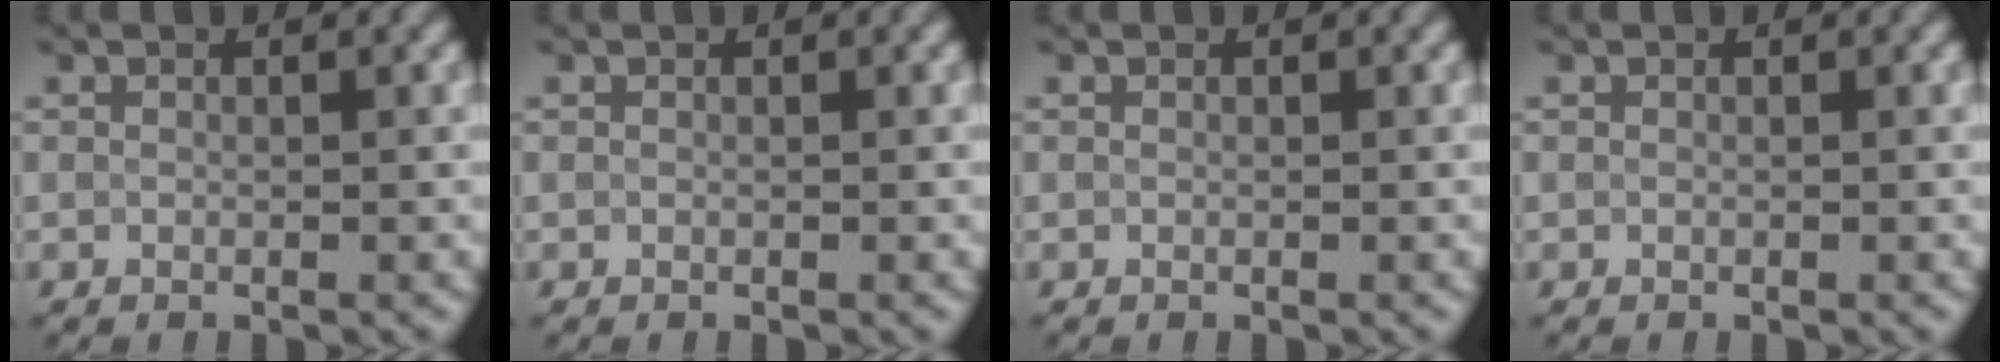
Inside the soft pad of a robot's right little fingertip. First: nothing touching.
{"total": 0.0}
{"total": 0.0}
{"total": 0.0}